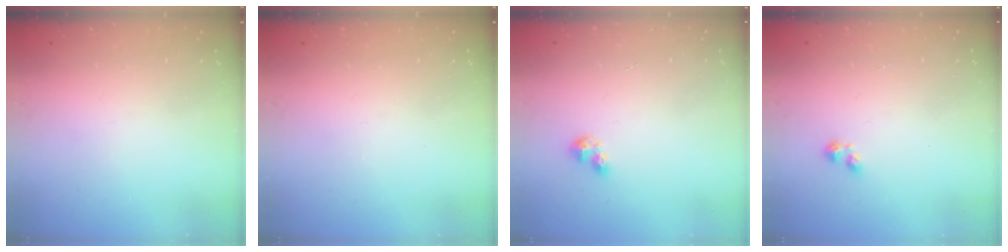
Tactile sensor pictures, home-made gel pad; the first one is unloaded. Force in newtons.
{"total": 0.0}
{"total": 3.4, "press": 3.4, "slide": 0.4}
{"total": 1.8, "press": 1.7, "slide": 0.5}